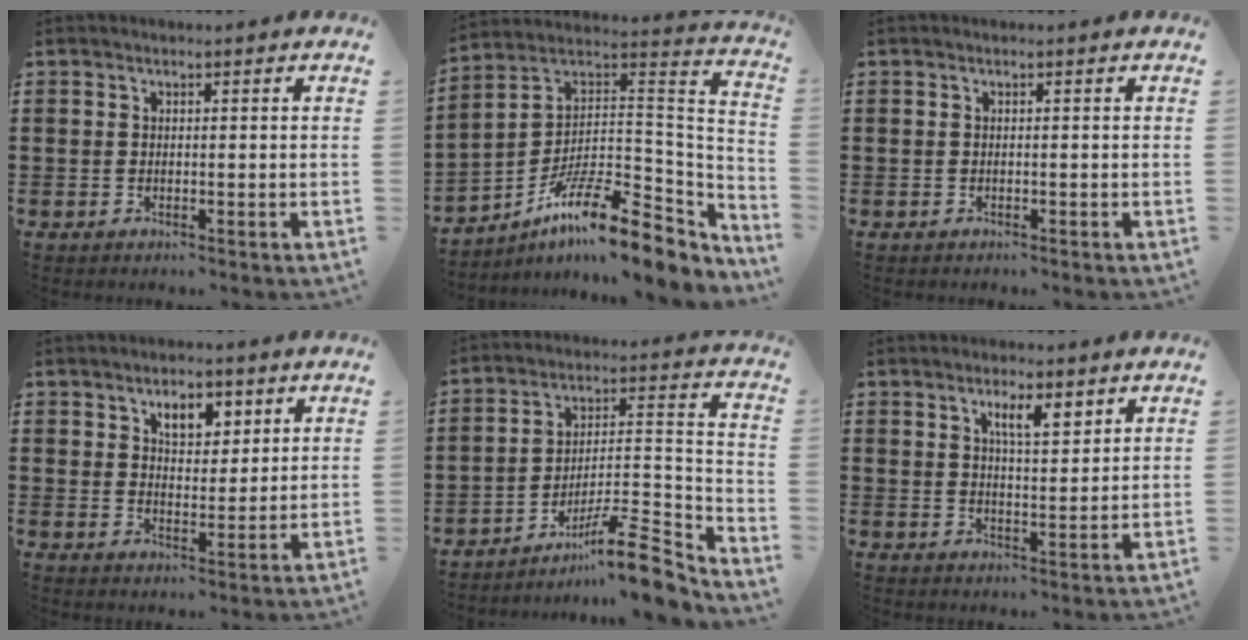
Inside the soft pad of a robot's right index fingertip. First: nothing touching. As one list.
[{"total": 14.3, "force": [-9.8, 3.4, 9.9], "torque": [-0.163, 0.013, -0.177]}, {"total": 0.0}, {"total": 4.7, "force": [2.8, 2.6, 2.8], "torque": [-0.042, 0.002, 0.044]}, {"total": 11.2, "force": [-8.7, 2.1, 6.7], "torque": [-0.091, 0.029, -0.163]}, {"total": 5.0, "force": [2.8, 1.4, 3.9], "torque": [-0.066, 0.000, 0.044]}]